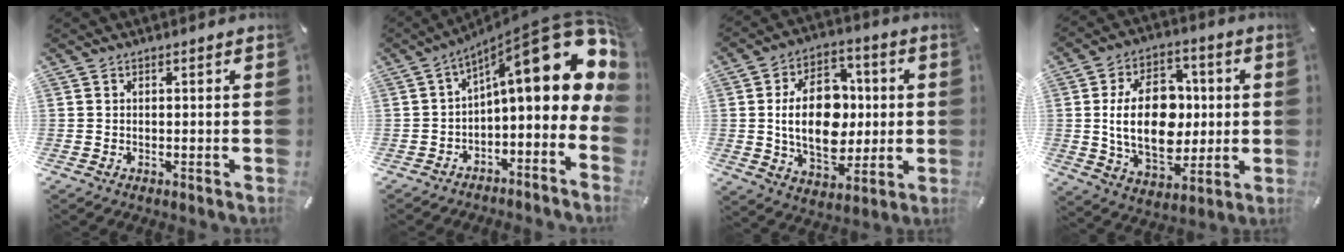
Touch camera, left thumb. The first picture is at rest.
{"total": 21.9, "force": [8.1, 8.6, 18.5], "torque": [-0.235, -0.065, 0.134]}
{"total": 18.1, "force": [0.4, 12.7, 13.0], "torque": [-0.244, 0.004, 0.005]}
{"total": 19.7, "force": [0.8, 13.5, 14.4], "torque": [-0.259, 0.002, 0.012]}